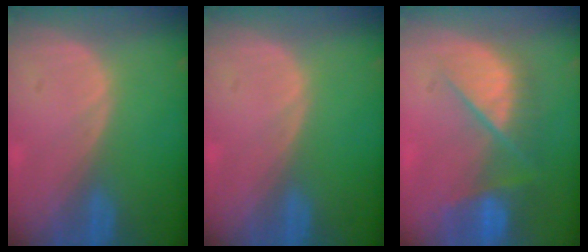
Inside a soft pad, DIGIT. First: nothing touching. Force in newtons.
{"total": 0.0}
{"total": 9.4, "press": 8.2, "slide": 4.7}